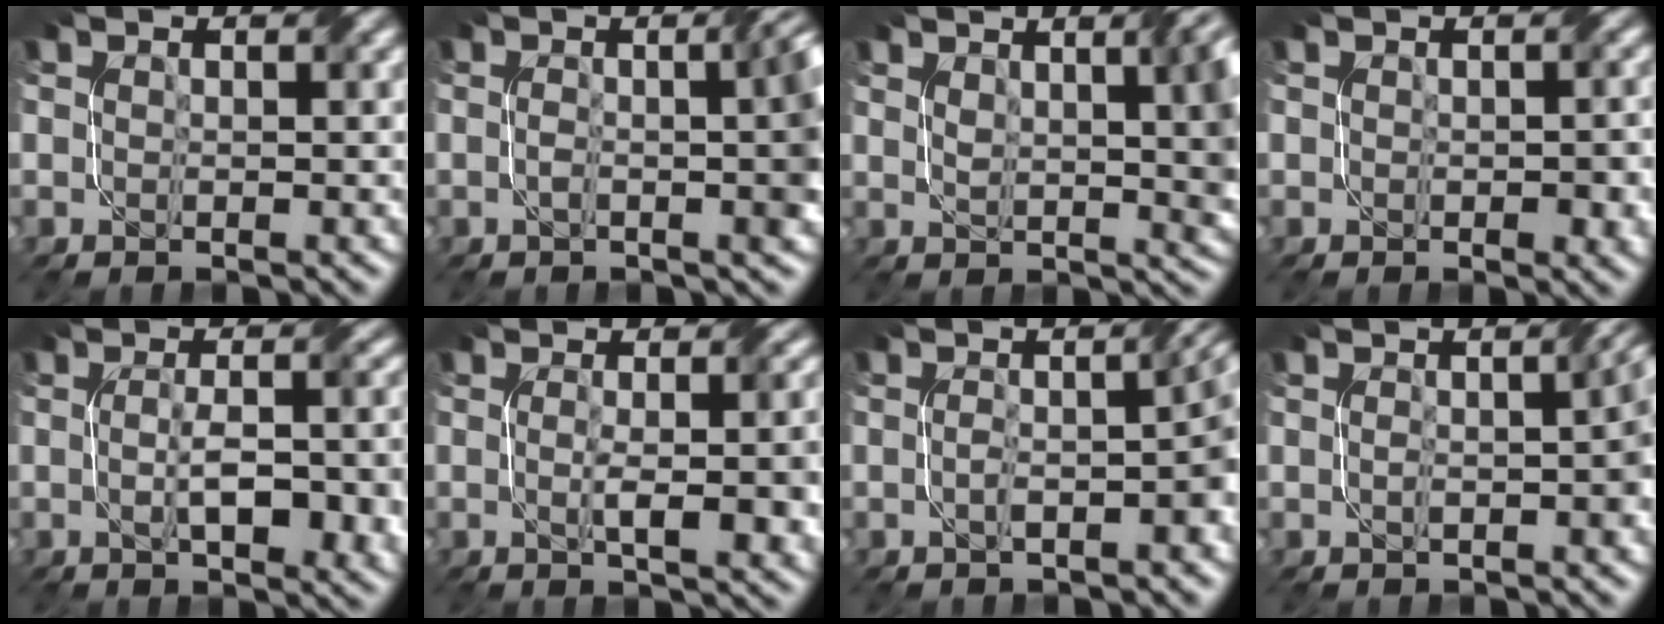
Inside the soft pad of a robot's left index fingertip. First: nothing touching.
{"total": 6.0, "force": [-0.1, 1.9, 5.7], "torque": [-0.058, 0.010, -0.005]}
{"total": 7.4, "force": [3.2, 2.5, 6.2], "torque": [-0.076, 0.009, 0.053]}
{"total": 2.1, "force": [-0.2, 0.7, 1.9], "torque": [-0.027, -0.002, 0.001]}
{"total": 7.5, "force": [-1.1, 2.4, 7.0], "torque": [-0.104, -0.008, -0.007]}
{"total": 6.1, "force": [-0.5, 1.7, 5.9], "torque": [-0.069, 0.001, -0.005]}
{"total": 5.3, "force": [-0.8, 1.6, 5.0], "torque": [-0.061, 0.007, -0.010]}
{"total": 3.4, "force": [-0.1, 0.7, 3.3], "torque": [-0.046, 0.011, -0.004]}